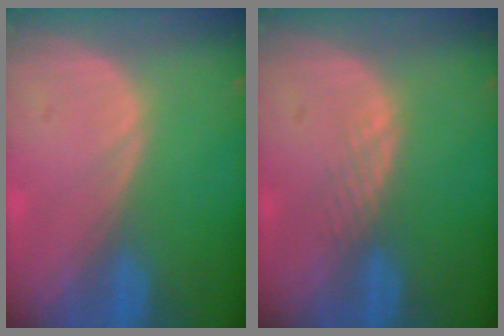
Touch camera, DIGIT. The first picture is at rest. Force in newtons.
{"total": 1.6, "press": 1.6, "slide": 0.1}